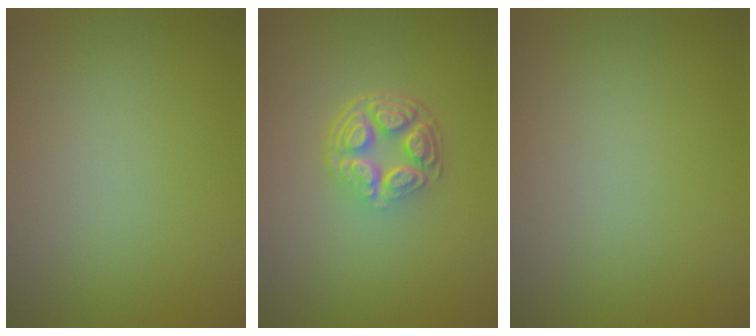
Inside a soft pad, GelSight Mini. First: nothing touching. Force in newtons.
{"total": 4.5, "press": 3.2, "slide": 3.1}
{"total": 0.0}